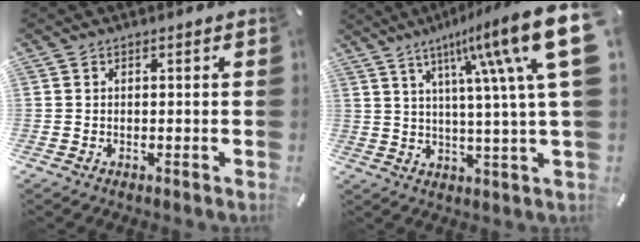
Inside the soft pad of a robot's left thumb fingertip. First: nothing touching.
{"total": 22.0, "force": [8.3, 3.7, 20.0], "torque": [-0.300, -0.042, 0.119]}